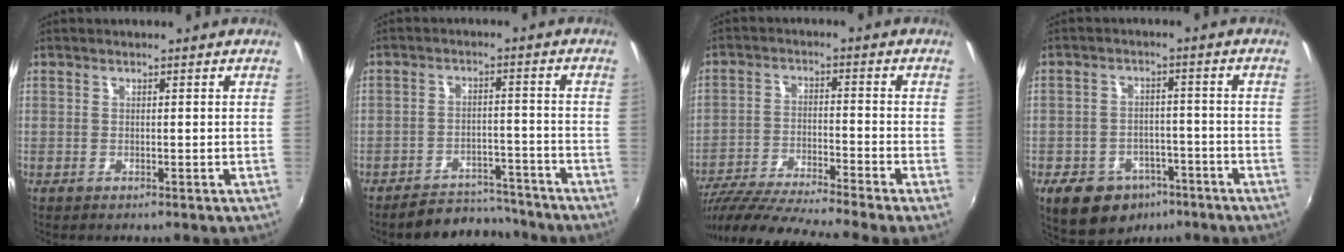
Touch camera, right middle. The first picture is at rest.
{"total": 9.0, "force": [-8.3, 3.0, 1.5], "torque": [-0.044, 0.016, -0.111]}
{"total": 15.9, "force": [-13.8, -1.6, 7.8], "torque": [-0.156, -0.042, -0.240]}
{"total": 12.4, "force": [-7.5, 8.4, 5.1], "torque": [-0.121, 0.010, -0.097]}